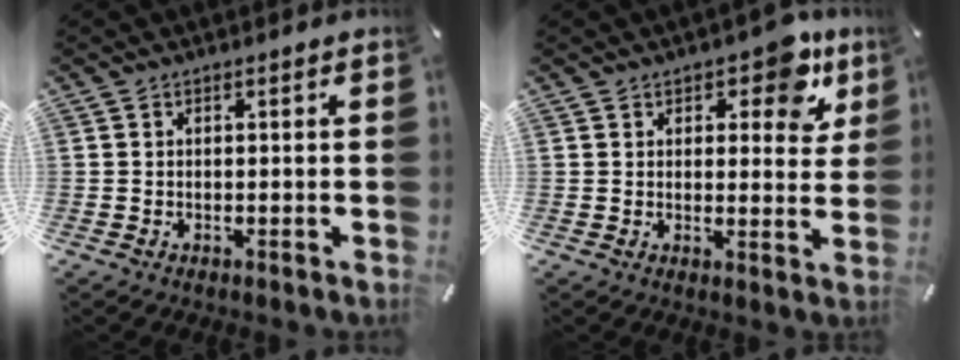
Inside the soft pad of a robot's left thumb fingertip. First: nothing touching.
{"total": 8.8, "force": [5.5, 4.4, 5.2], "torque": [-0.045, -0.034, 0.089]}